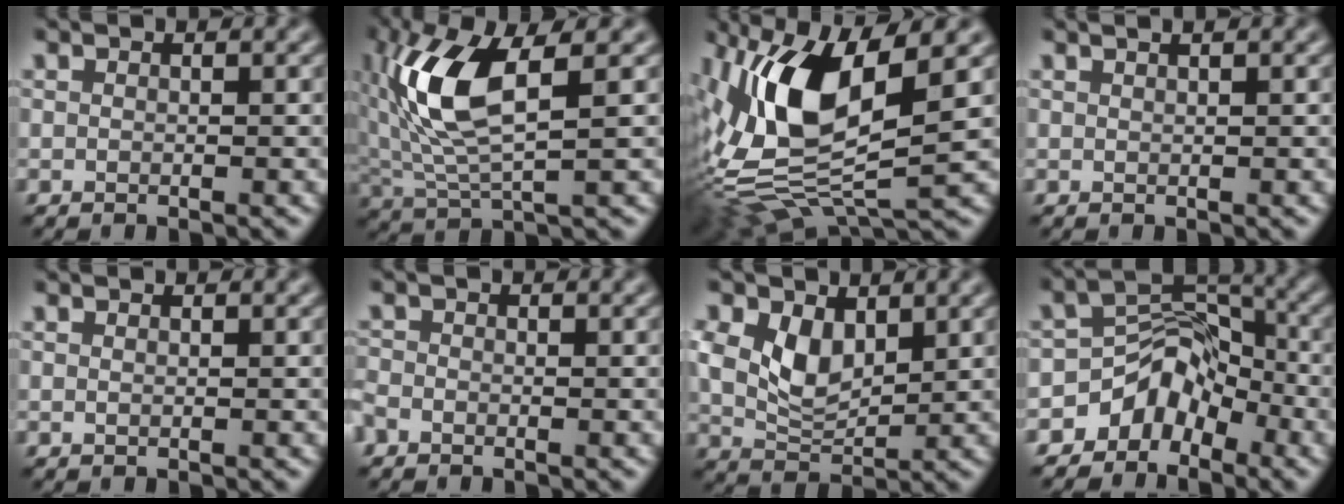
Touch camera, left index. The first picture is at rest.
{"total": 8.5, "force": [2.1, 3.2, 7.6], "torque": [-0.172, 0.004, 0.038]}
{"total": 12.1, "force": [2.4, 4.8, 10.9], "torque": [-0.227, -0.001, 0.049]}
{"total": 0.9, "force": [0.6, 0.2, 0.6], "torque": [-0.003, -0.002, 0.003]}
{"total": 0.0}
{"total": 1.2, "force": [-0.9, 0.7, 0.2], "torque": [-0.003, 0.002, -0.025]}
{"total": 5.5, "force": [1.6, 3.5, 3.9], "torque": [-0.089, -0.004, 0.032]}
{"total": 4.7, "force": [-3.0, 3.1, 1.9], "torque": [-0.007, 0.009, -0.058]}